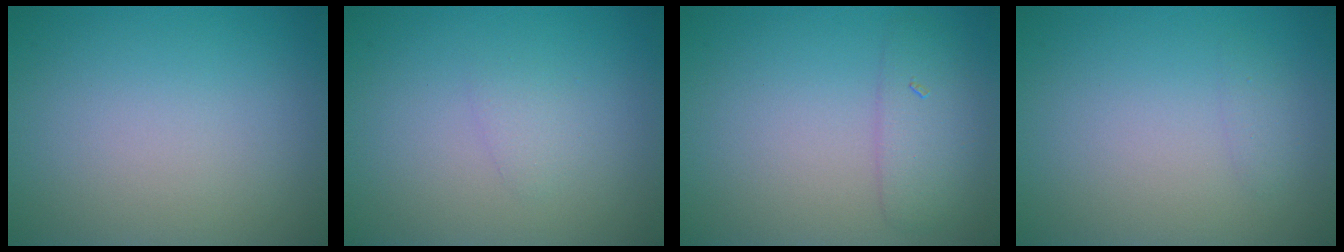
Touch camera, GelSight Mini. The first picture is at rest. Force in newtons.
{"total": 0.9, "press": 0.9, "slide": 0.0}
{"total": 2.7, "press": 2.7, "slide": 0.1}
{"total": 0.7, "press": 0.7, "slide": 0.0}